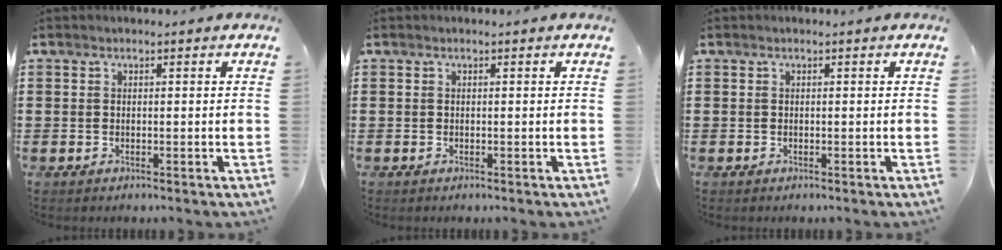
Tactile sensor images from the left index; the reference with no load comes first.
{"total": 0.0}
{"total": 0.0}